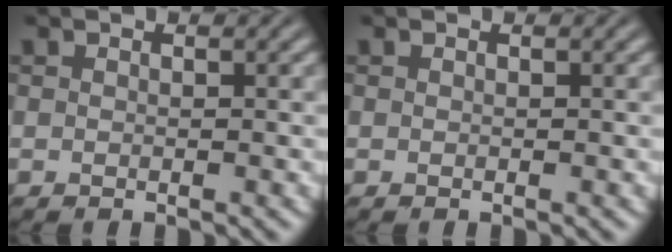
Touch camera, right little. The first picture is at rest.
{"total": 0.0}